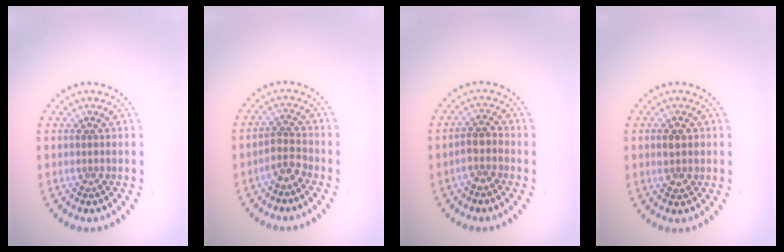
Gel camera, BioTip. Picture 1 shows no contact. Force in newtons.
{"total": 1.9, "press": 1.5, "slide": 1.1}
{"total": 2.1, "press": 1.6, "slide": 1.3}
{"total": 1.8, "press": 1.8, "slide": 0.1}